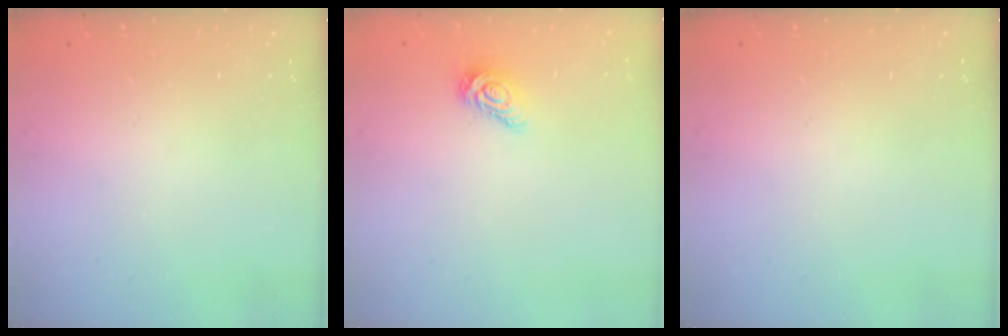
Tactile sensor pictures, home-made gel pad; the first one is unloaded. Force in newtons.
{"total": 7.2, "press": 7.2, "slide": 0.2}
{"total": 0.0}